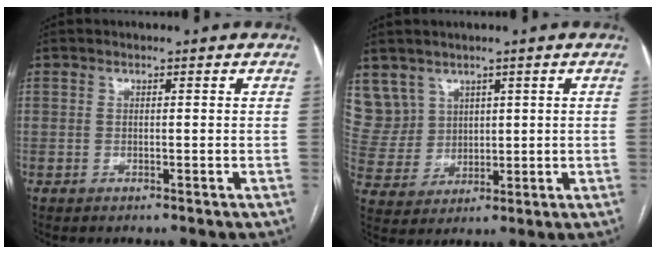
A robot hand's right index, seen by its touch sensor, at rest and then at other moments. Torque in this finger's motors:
{"motor_torque": [-0.27, 0.29, -0.11, -0.01]}